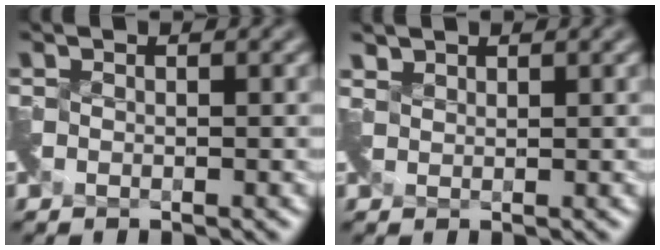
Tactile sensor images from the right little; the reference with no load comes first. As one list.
[{"total": 1.3, "force": [1.0, 0.2, -0.8], "torque": [0.012, 0.006, 0.028]}]